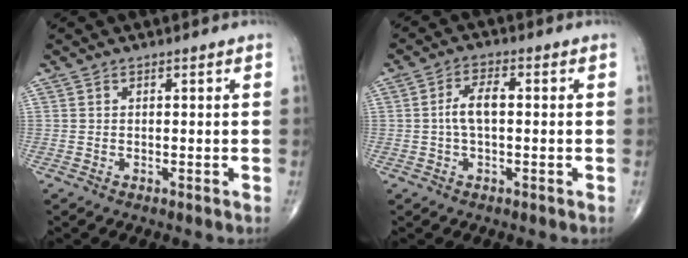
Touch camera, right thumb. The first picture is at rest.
{"total": 4.8, "force": [-0.1, 2.1, 4.3], "torque": [-0.090, 0.015, -0.005]}